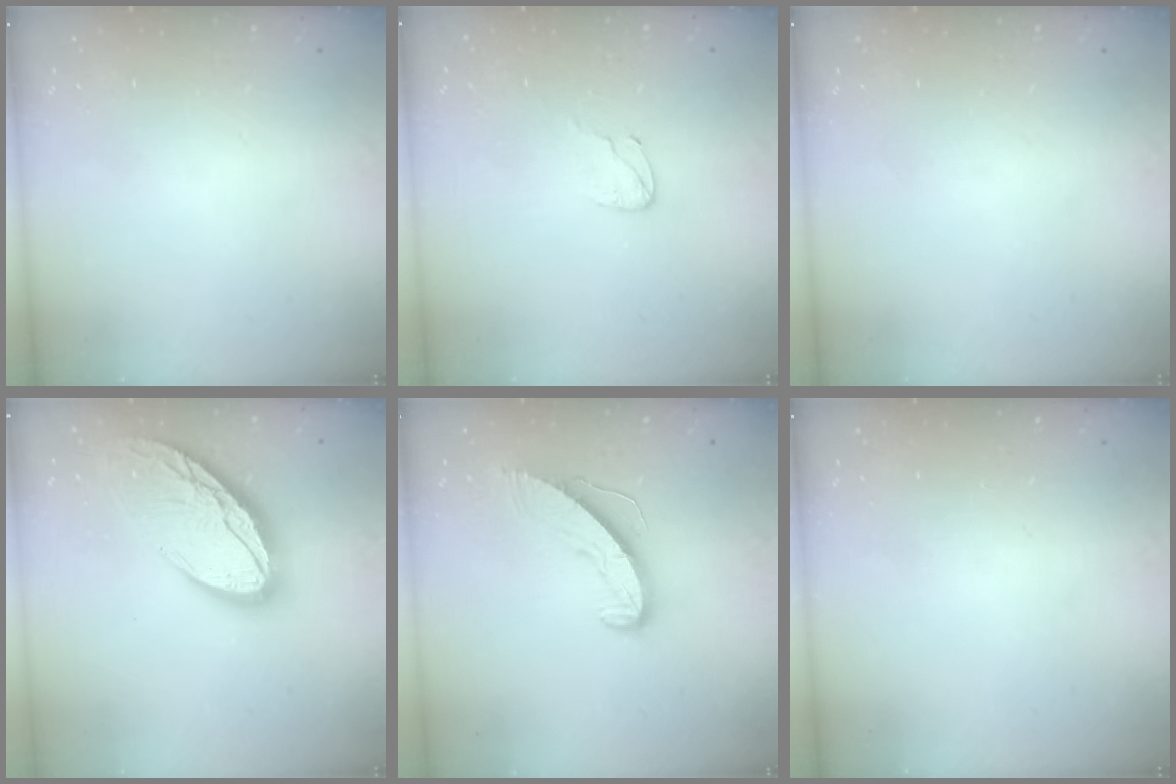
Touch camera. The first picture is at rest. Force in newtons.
{"total": 2.7, "press": 2.7, "slide": 0.2}
{"total": 0.0}
{"total": 18.5, "press": 18.4, "slide": 1.6}
{"total": 9.5, "press": 9.5, "slide": 0.7}
{"total": 0.0}